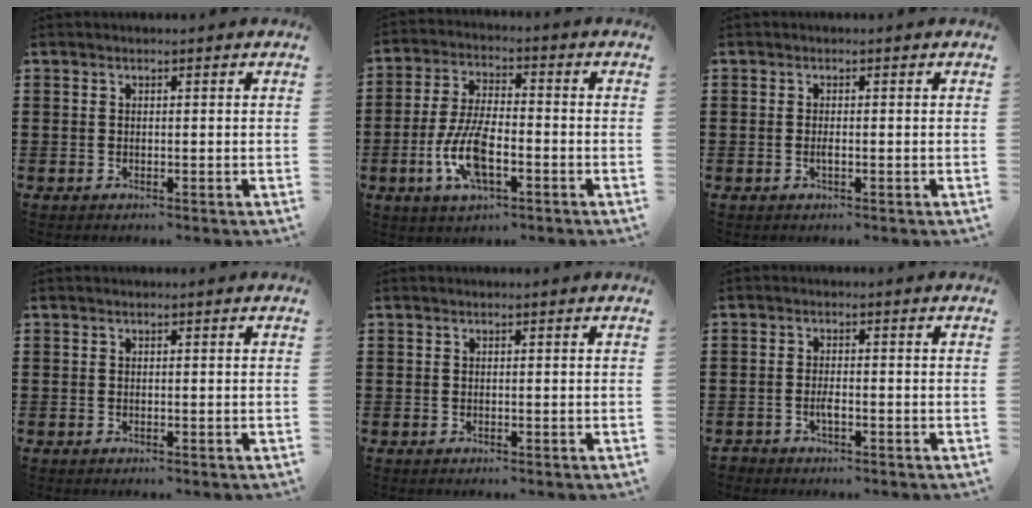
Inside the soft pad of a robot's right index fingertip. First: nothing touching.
{"total": 9.4, "force": [-3.1, 3.8, 8.0], "torque": [-0.179, -0.008, -0.060]}
{"total": 0.9, "force": [-0.3, 0.2, 0.9], "torque": [-0.016, -0.003, -0.004]}
{"total": 0.0}
{"total": 0.0}
{"total": 1.6, "force": [-1.0, 0.6, 1.1], "torque": [-0.022, -0.001, -0.017]}